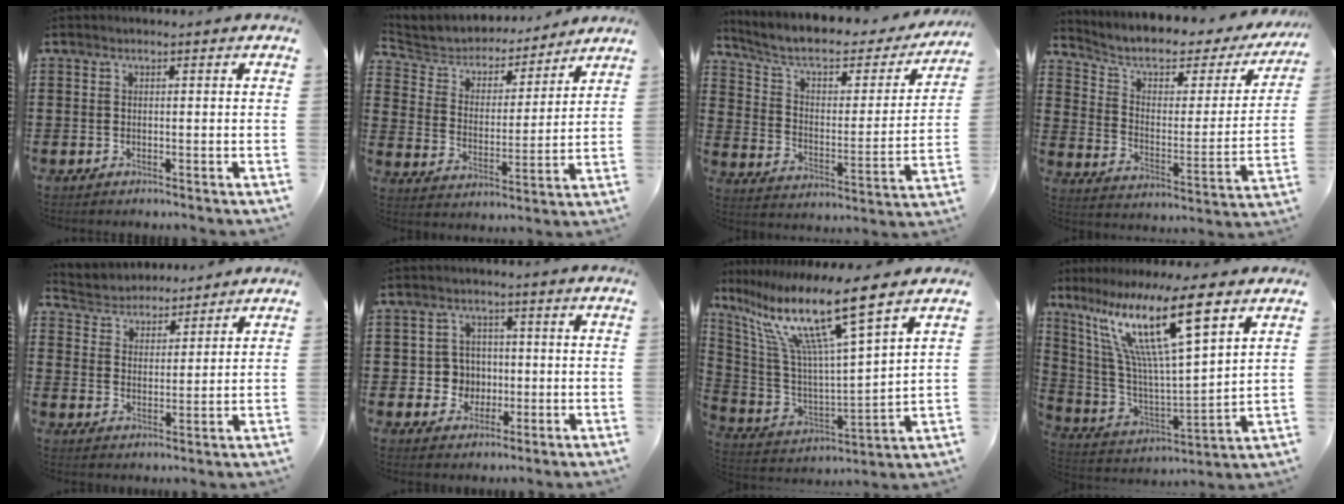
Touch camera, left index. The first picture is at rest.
{"total": 5.1, "force": [4.9, 1.5, 0.3], "torque": [-0.040, -0.034, 0.079]}
{"total": 7.2, "force": [5.3, 2.5, 4.1], "torque": [-0.103, -0.029, 0.087]}
{"total": 5.8, "force": [3.7, 2.6, 3.7], "torque": [-0.091, -0.019, 0.058]}
{"total": 4.1, "force": [3.9, 1.1, -0.7], "torque": [-0.010, -0.019, 0.068]}
{"total": 4.8, "force": [-0.3, 4.7, 1.2], "torque": [-0.042, 0.012, -0.006]}
{"total": 14.7, "force": [9.6, 0.5, 11.1], "torque": [-0.252, -0.063, 0.148]}
{"total": 16.9, "force": [9.3, 2.7, 13.8], "torque": [-0.305, -0.036, 0.146]}